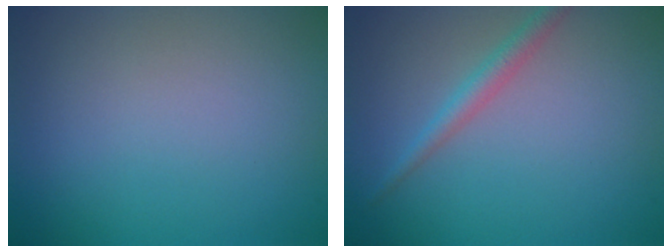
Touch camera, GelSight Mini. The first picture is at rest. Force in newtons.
{"total": 1.9, "press": 1.9, "slide": 0.0}